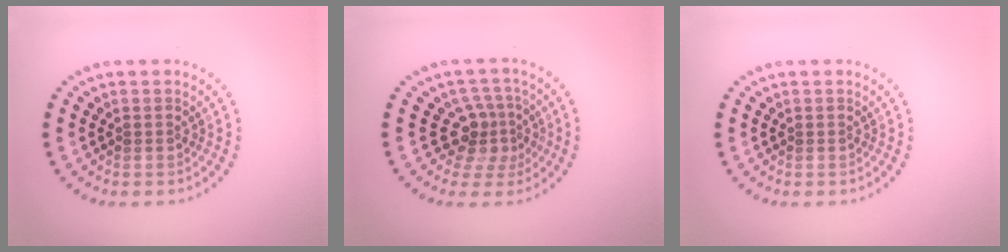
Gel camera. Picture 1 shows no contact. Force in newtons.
{"total": 3.2, "press": 2.3, "slide": 2.3}
{"total": 0.0}